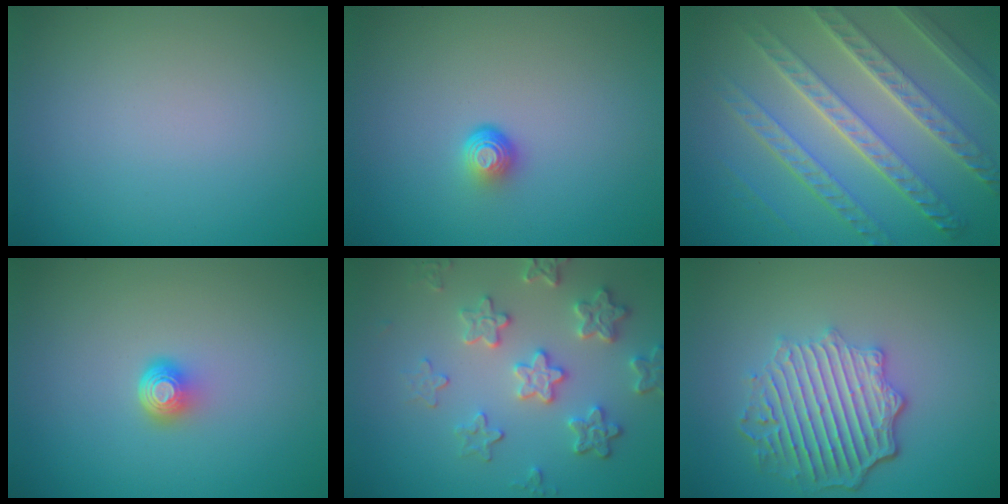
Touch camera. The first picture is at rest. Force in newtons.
{"total": 1.7, "press": 1.0, "slide": 1.4}
{"total": 8.6, "press": 6.2, "slide": 6.0}
{"total": 2.0, "press": 1.3, "slide": 1.6}
{"total": 4.8, "press": 4.1, "slide": 2.5}
{"total": 5.9, "press": 4.6, "slide": 3.7}